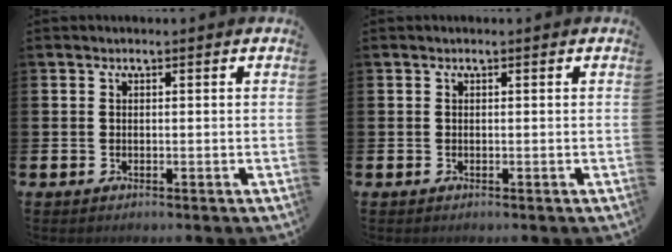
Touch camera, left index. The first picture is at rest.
{"total": 0.0}